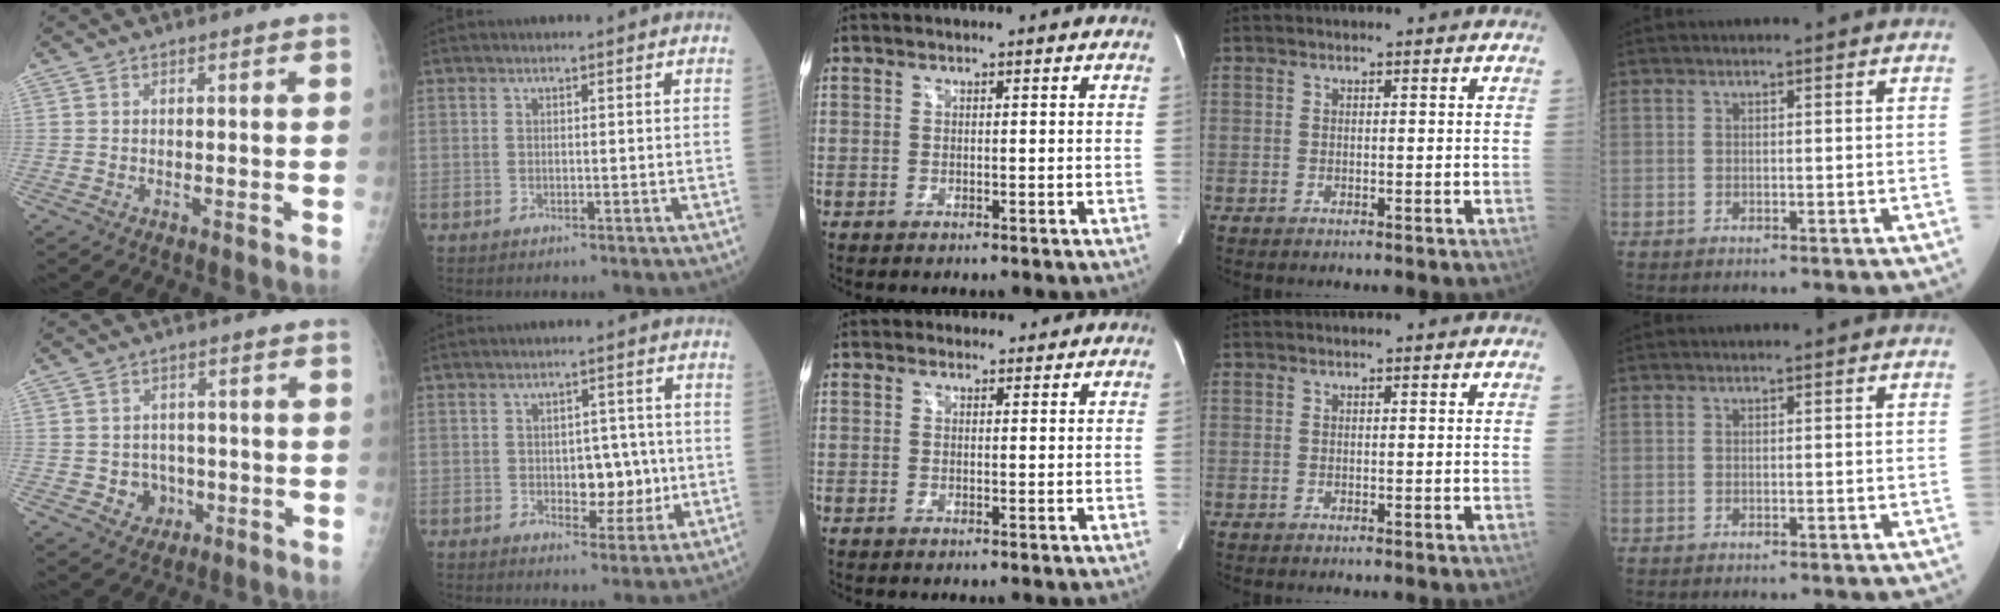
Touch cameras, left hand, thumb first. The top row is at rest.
{"thumb": {"total": 5.0, "force": [-1.1, 4.6, 1.7], "torque": [0.004, 0.009, -0.010]}, "index": {"total": 5.5, "force": [-0.5, 3.2, 4.4], "torque": [-0.056, 0.005, -0.001]}, "middle": {"total": 2.2, "force": [1.9, 1.1, -0.1], "torque": [0.002, 0.011, 0.022]}}